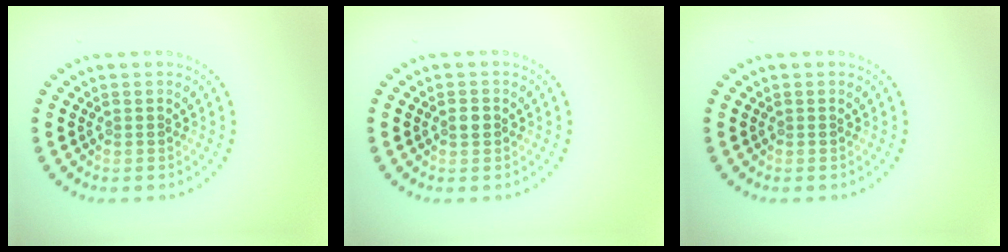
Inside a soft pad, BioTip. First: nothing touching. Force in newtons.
{"total": 1.3, "press": 1.3, "slide": 0.3}
{"total": 0.0}